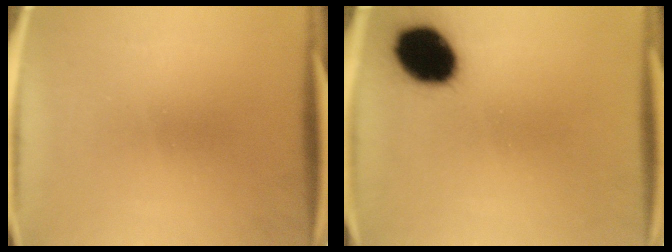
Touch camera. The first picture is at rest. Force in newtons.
{"total": 14.5}